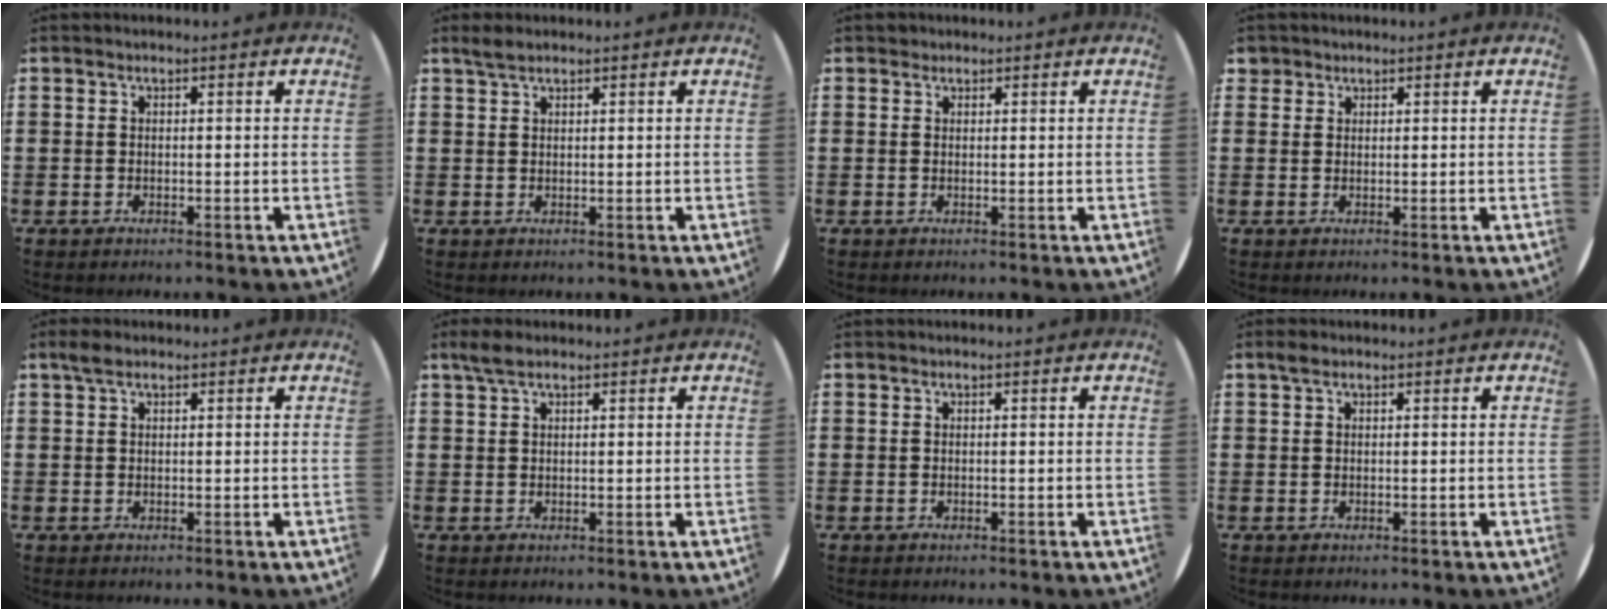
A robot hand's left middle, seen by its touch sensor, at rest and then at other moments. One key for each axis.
{"total": 1.6, "fx": 1.3, "fy": 0.5, "fz": 0.7, "tx": -0.015, "ty": 0.004, "tz": 0.024}
{"total": 0.6, "fx": 0.5, "fy": 0.3, "fz": -0.2, "tx": 0.004, "ty": 0.004, "tz": 0.009}
{"total": 1.5, "fx": 1.2, "fy": 0.7, "fz": 0.0, "tx": 0.007, "ty": 0.001, "tz": 0.023}
{"total": 1.5, "fx": 1.0, "fy": 0.8, "fz": 0.8, "tx": -0.010, "ty": 0.002, "tz": 0.017}
{"total": 2.1, "fx": 1.5, "fy": 0.8, "fz": 1.2, "tx": -0.027, "ty": 0.005, "tz": 0.027}
{"total": 0.0}
{"total": 0.9, "fx": 0.6, "fy": 0.5, "fz": 0.4, "tx": -0.001, "ty": 0.002, "tz": 0.008}